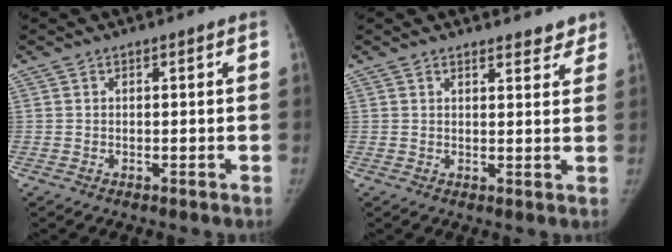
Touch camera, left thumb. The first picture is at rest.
{"total": 4.1, "force": [3.6, 1.6, 1.2], "torque": [0.011, -0.020, 0.039]}